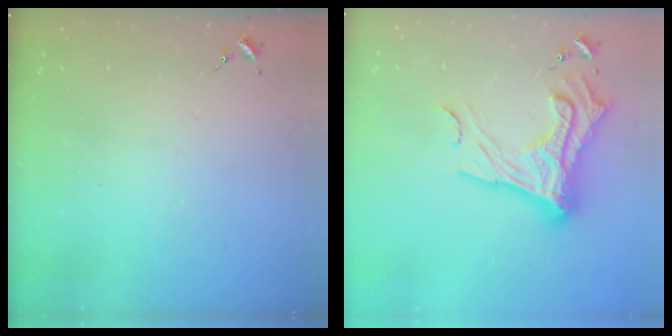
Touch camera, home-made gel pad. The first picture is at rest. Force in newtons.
{"total": 20.4, "press": 20.4, "slide": 1.5}